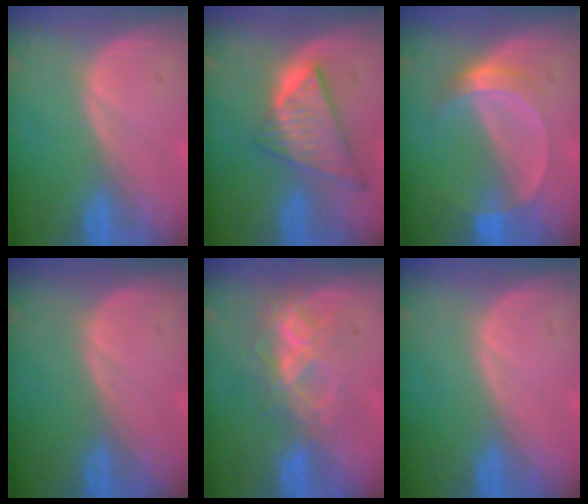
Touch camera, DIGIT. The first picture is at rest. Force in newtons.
{"total": 8.6, "press": 7.4, "slide": 4.4}
{"total": 5.1, "press": 4.6, "slide": 2.1}
{"total": 0.0}
{"total": 6.8, "press": 6.1, "slide": 3.1}
{"total": 0.0}